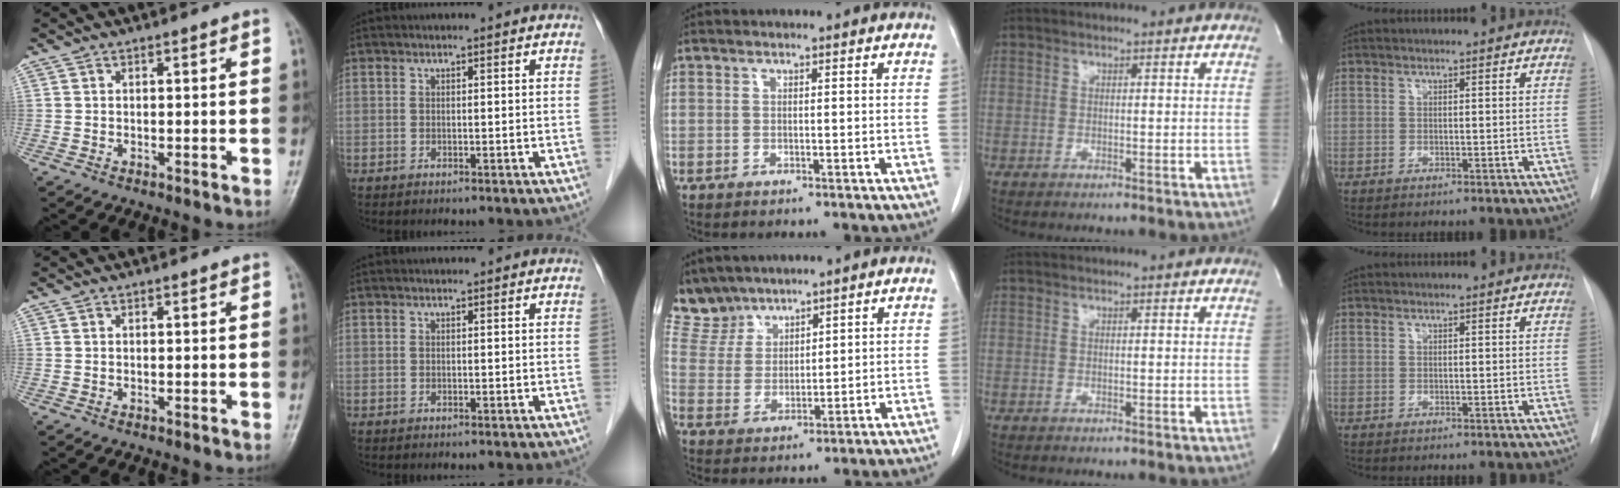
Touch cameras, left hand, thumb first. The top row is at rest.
{"middle": {"total": 6.0, "force": [5.6, 2.1, -0.2], "torque": [-0.006, 0.006, 0.128]}}